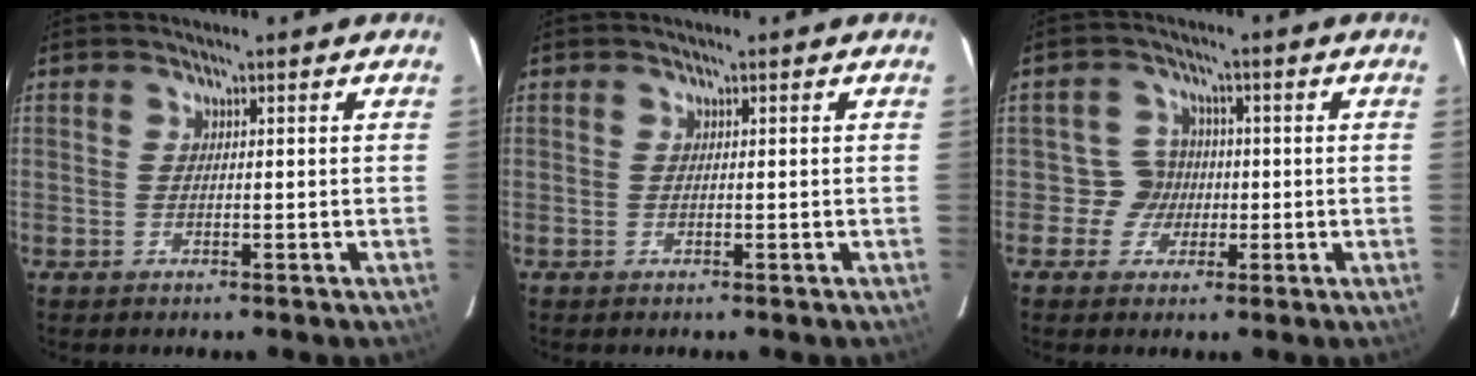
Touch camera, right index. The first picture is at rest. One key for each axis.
{"total": 0.0}
{"total": 4.3, "fx": -1.0, "fy": 4.2, "fz": -0.4, "tx": 0.013, "ty": 0.014, "tz": -0.020}